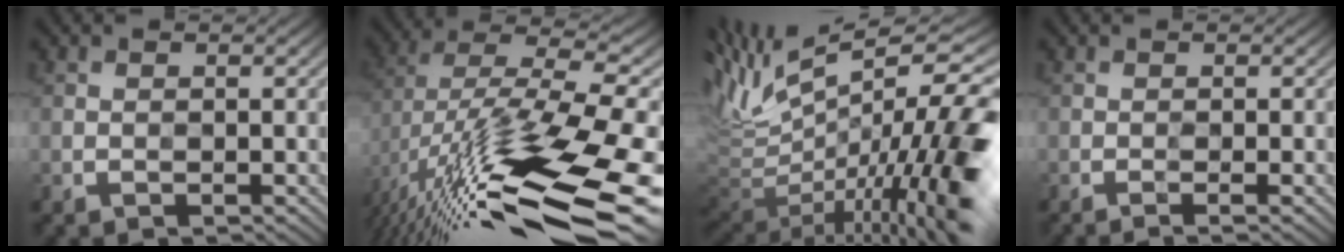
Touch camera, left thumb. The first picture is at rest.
{"total": 17.5, "force": [-7.7, 5.6, 14.7], "torque": [-0.277, -0.014, -0.122]}
{"total": 15.9, "force": [-1.3, 5.9, 14.7], "torque": [-0.230, -0.010, -0.004]}
{"total": 1.7, "force": [-0.8, -0.3, 1.5], "torque": [-0.032, 0.003, -0.016]}